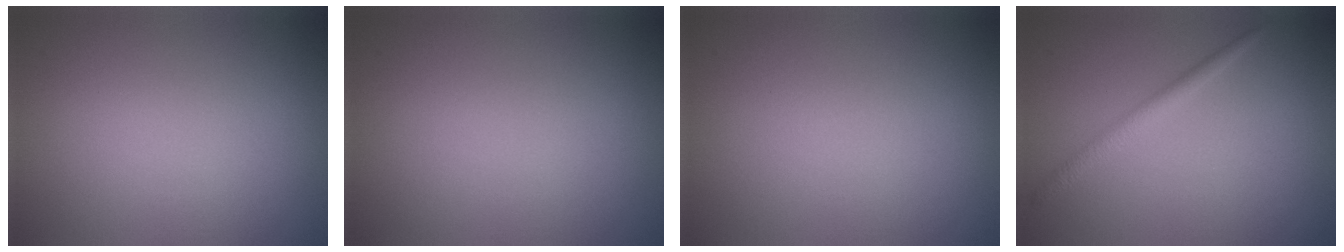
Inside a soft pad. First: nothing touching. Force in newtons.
{"total": 0.0}
{"total": 0.0}
{"total": 1.6, "press": 1.6, "slide": 0.1}